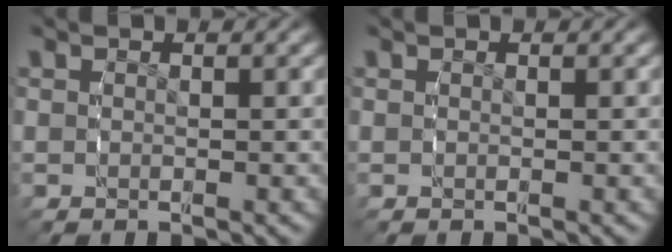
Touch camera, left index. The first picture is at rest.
{"total": 0.0}